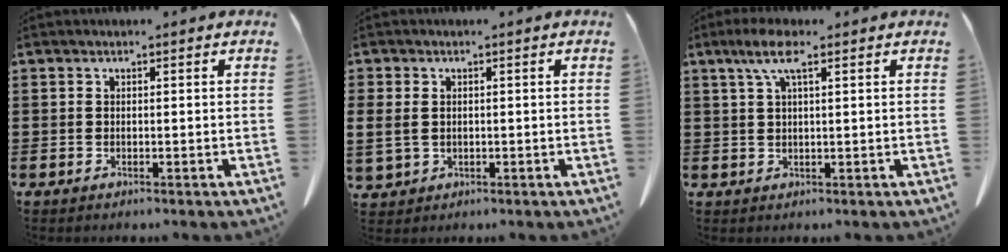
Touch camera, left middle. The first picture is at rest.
{"total": 3.0, "force": [0.1, 2.3, 1.8], "torque": [-0.063, -0.002, -0.006]}
{"total": 5.3, "force": [2.6, 1.4, 4.4], "torque": [-0.092, 0.008, 0.044]}